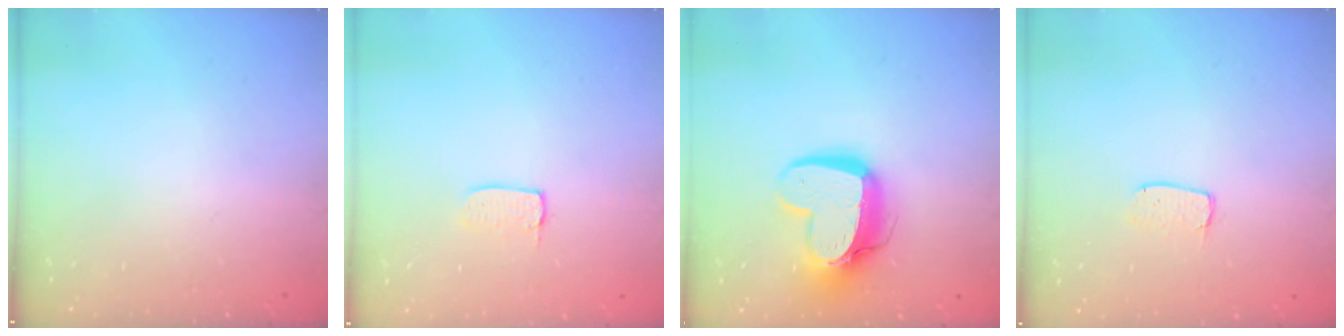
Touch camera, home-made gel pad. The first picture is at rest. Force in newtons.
{"total": 3.4, "press": 3.4, "slide": 0.1}
{"total": 14.7, "press": 14.6, "slide": 1.4}
{"total": 3.9, "press": 3.9, "slide": 0.3}